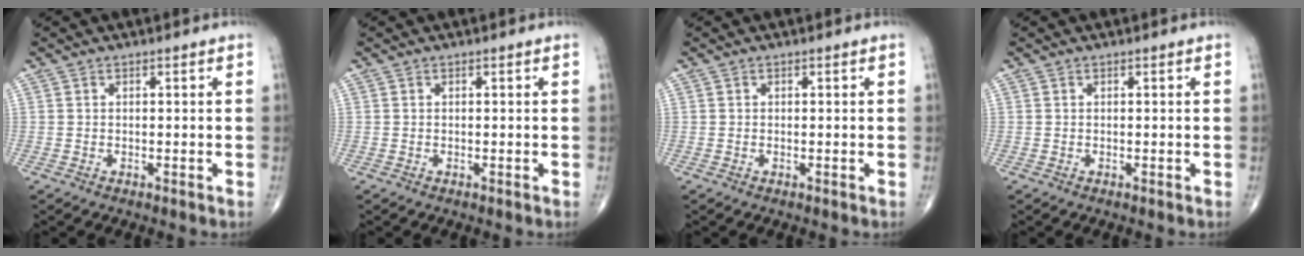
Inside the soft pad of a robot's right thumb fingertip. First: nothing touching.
{"total": 0.0}
{"total": 0.0}
{"total": 0.0}